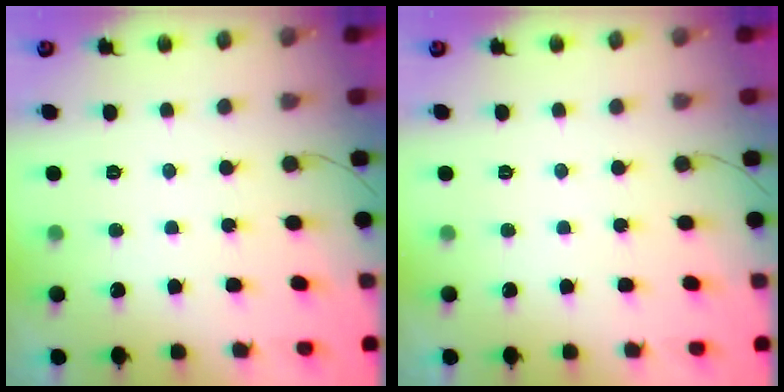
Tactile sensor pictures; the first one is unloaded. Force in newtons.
{"total": 0.0}